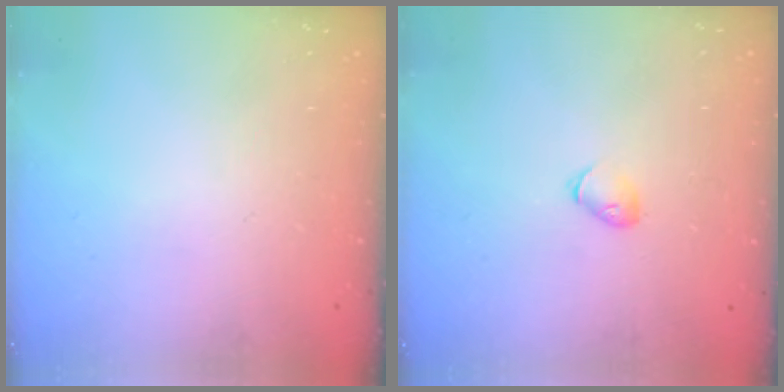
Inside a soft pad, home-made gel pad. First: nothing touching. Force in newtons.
{"total": 4.1, "press": 4.0, "slide": 1.0}